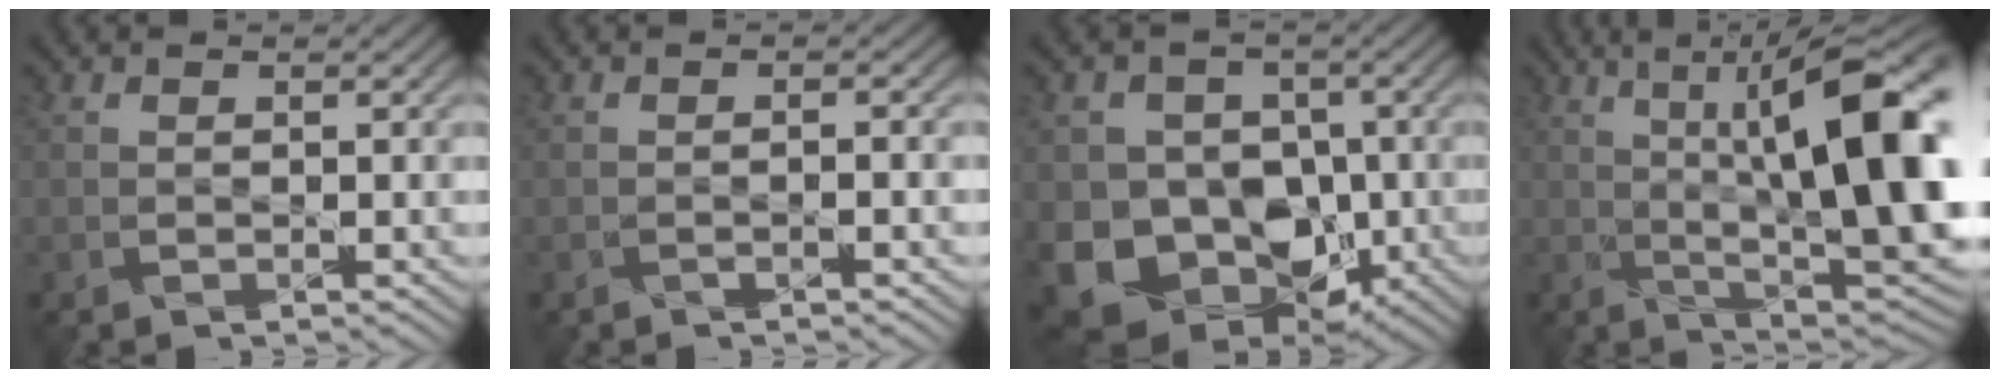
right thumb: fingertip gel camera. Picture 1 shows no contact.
{"total": 0.9, "force": [-0.6, 0.2, 0.6], "torque": [-0.004, 0.005, -0.016]}
{"total": 14.7, "force": [-4.1, 12.6, 6.4], "torque": [-0.136, -0.026, -0.083]}
{"total": 17.2, "force": [2.7, 5.4, 16.1], "torque": [-0.226, 0.025, 0.044]}